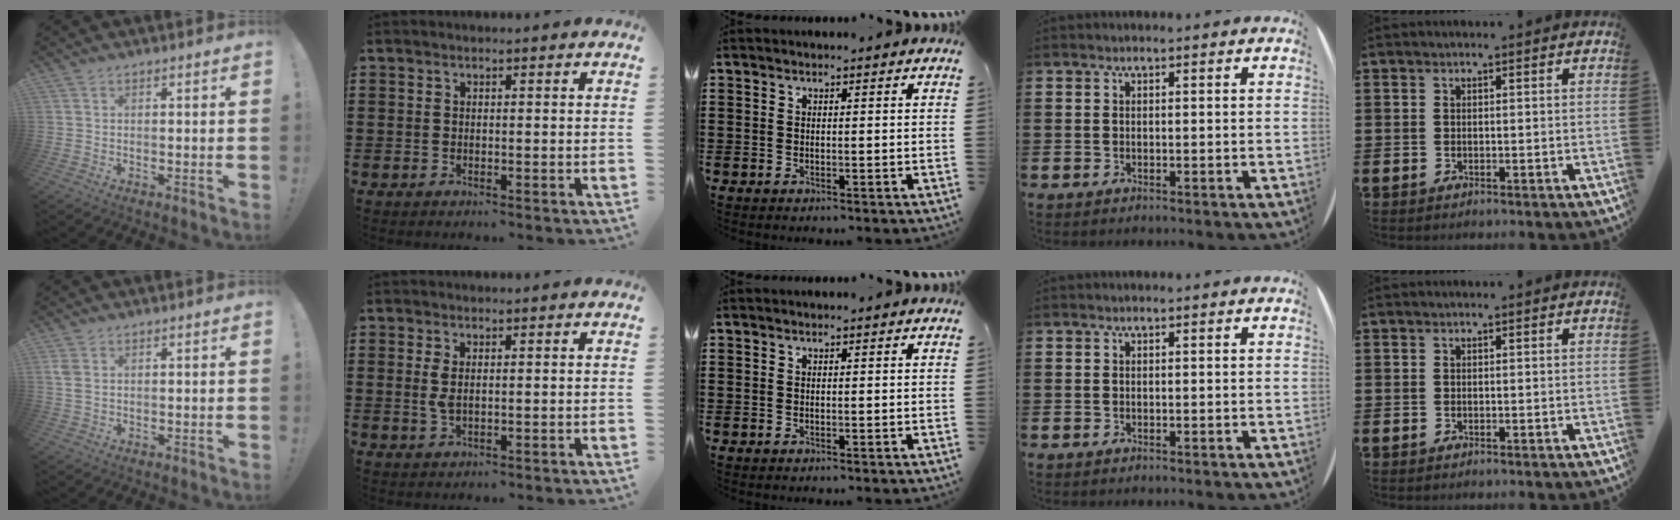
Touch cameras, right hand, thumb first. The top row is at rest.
{"thumb": {"total": 2.7, "force": [0.9, 1.6, 2.0], "torque": [-0.039, 0.004, 0.017]}, "index": {"total": 2.6, "force": [0.5, 1.0, 2.3], "torque": [-0.057, -0.002, 0.006]}}